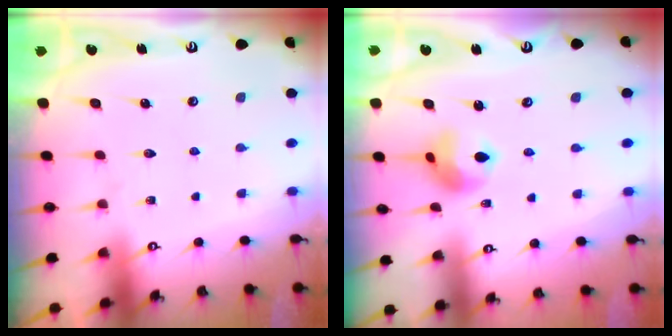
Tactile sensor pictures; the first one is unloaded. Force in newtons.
{"total": 8.5, "press": 8.5, "slide": 0.4}